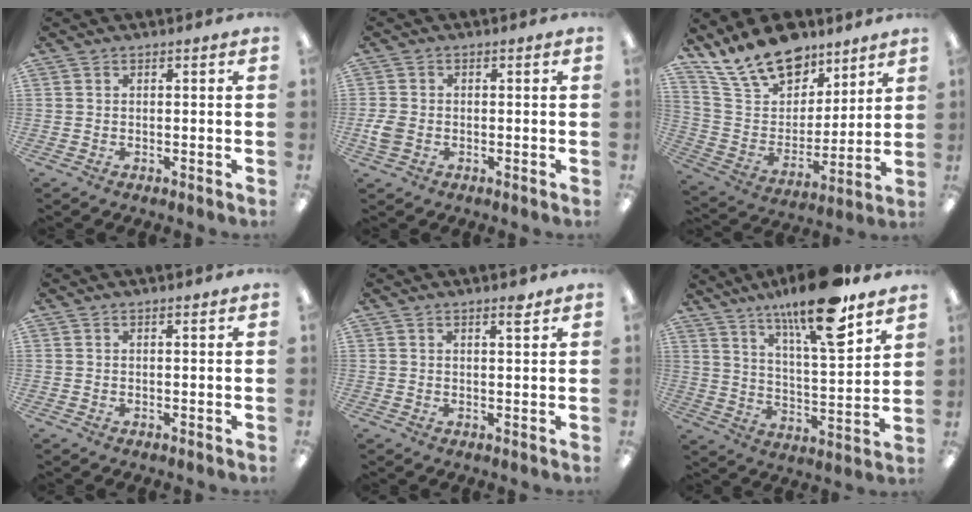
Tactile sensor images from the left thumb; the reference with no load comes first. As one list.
[{"total": 3.9, "force": [-0.9, 2.9, 2.5], "torque": [-0.054, 0.003, -0.018]}, {"total": 18.5, "force": [13.9, 9.9, 7.1], "torque": [-0.138, -0.083, 0.258]}, {"total": 0.6, "force": [0.5, 0.1, 0.3], "torque": [-0.005, 0.000, 0.009]}, {"total": 2.4, "force": [1.9, 0.4, 1.4], "torque": [-0.016, -0.006, 0.031]}, {"total": 18.3, "force": [13.3, 4.2, 11.8], "torque": [-0.194, -0.080, 0.216]}]